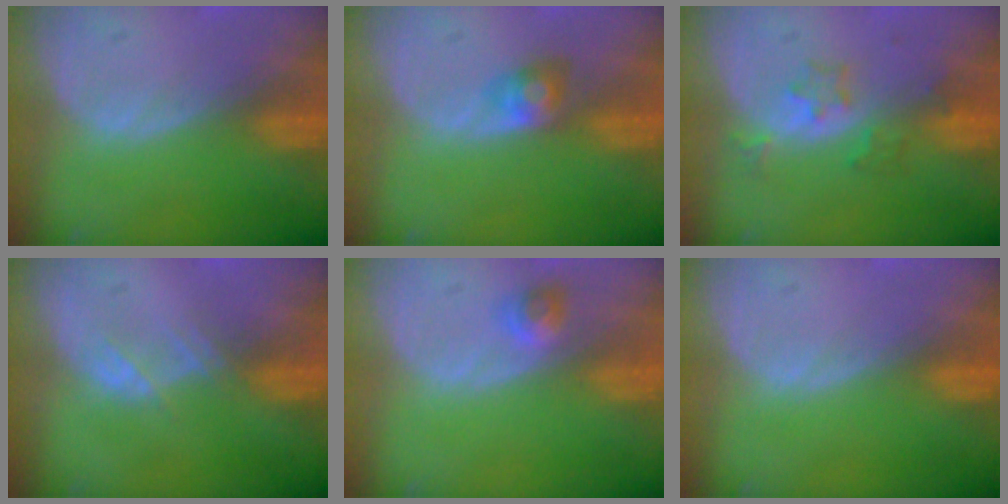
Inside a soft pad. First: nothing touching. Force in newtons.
{"total": 2.6, "press": 2.6, "slide": 0.1}
{"total": 3.8, "press": 3.5, "slide": 1.3}
{"total": 1.9, "press": 1.9, "slide": 0.3}
{"total": 2.4, "press": 2.0, "slide": 1.2}
{"total": 0.0}